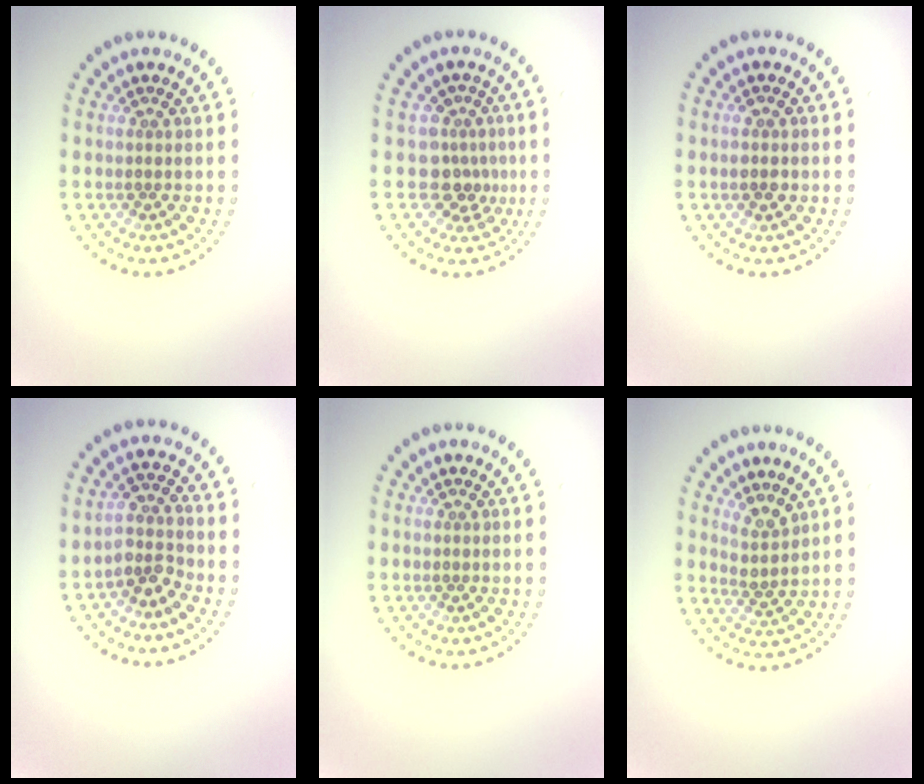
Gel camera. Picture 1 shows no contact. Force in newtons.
{"total": 3.0, "press": 2.1, "slide": 2.1}
{"total": 1.4, "press": 1.4, "slide": 0.1}
{"total": 2.7, "press": 2.0, "slide": 1.8}
{"total": 0.0}
{"total": 2.1, "press": 1.5, "slide": 1.5}